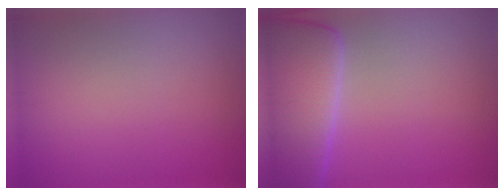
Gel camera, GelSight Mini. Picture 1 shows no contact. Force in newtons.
{"total": 11.1, "press": 11.1, "slide": 0.7}